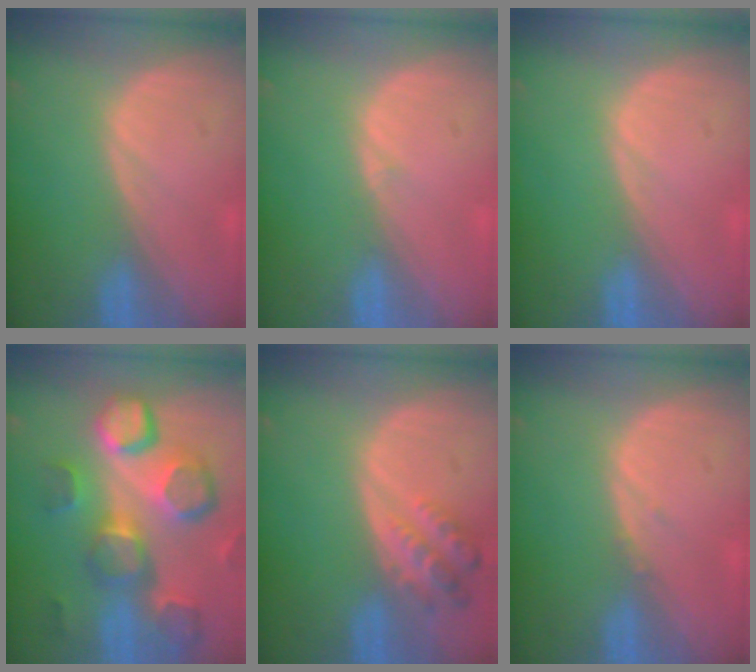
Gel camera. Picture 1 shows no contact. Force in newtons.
{"total": 0.6, "press": 0.2, "slide": 0.5}
{"total": 0.0}
{"total": 12.9, "press": 11.2, "slide": 6.4}
{"total": 5.1, "press": 4.8, "slide": 1.7}
{"total": 0.6, "press": 0.6, "slide": 0.3}